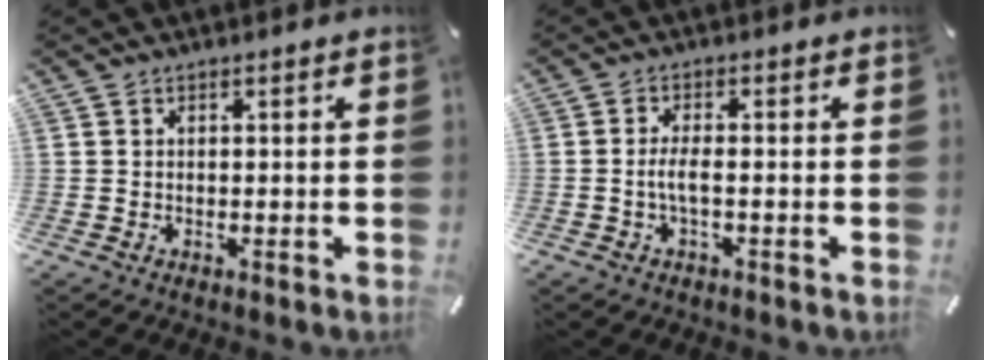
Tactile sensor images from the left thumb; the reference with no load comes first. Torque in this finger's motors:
{"motor_torque": [0.05, 0.03, 0.15, 0.12, 0.04]}